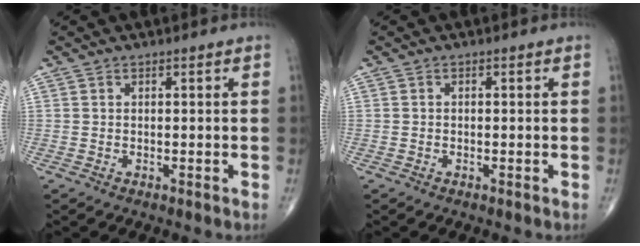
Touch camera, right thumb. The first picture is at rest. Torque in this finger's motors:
{"motor_torque": [-0.23, 0.05, -0.25, -0.02, 0.02]}